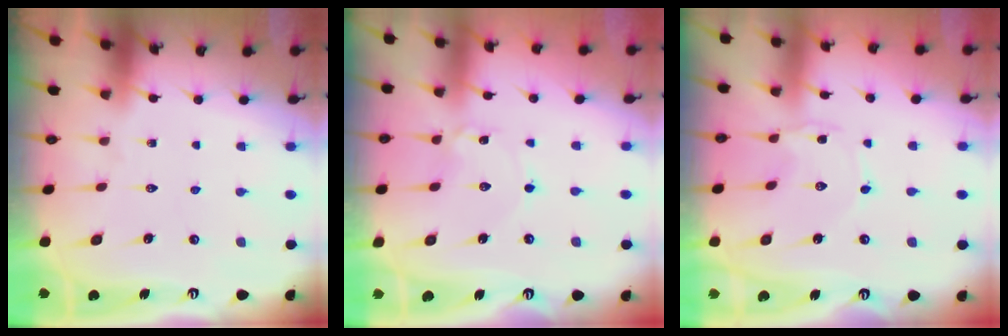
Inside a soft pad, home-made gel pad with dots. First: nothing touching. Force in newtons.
{"total": 1.0, "press": 1.0, "slide": 0.0}
{"total": 2.4, "press": 2.4, "slide": 0.3}